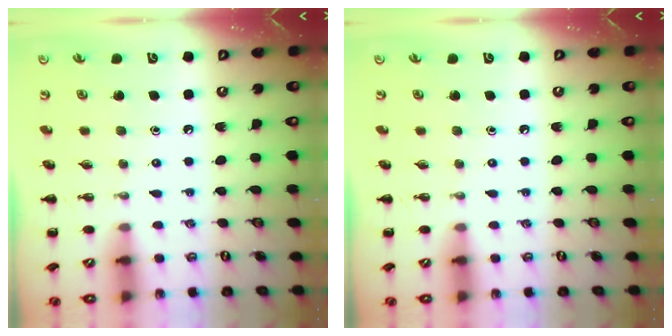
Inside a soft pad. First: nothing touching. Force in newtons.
{"total": 0.0}